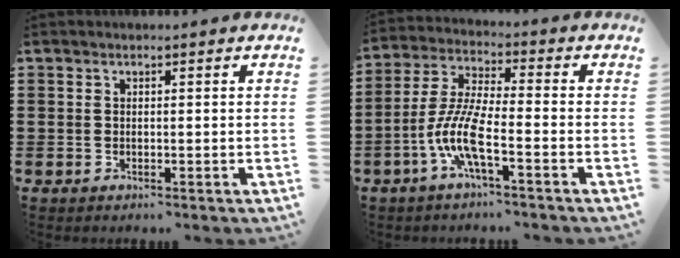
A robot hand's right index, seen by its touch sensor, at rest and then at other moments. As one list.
[{"total": 8.4, "force": [-3.8, 1.5, 7.3], "torque": [-0.177, -0.014, -0.081]}]